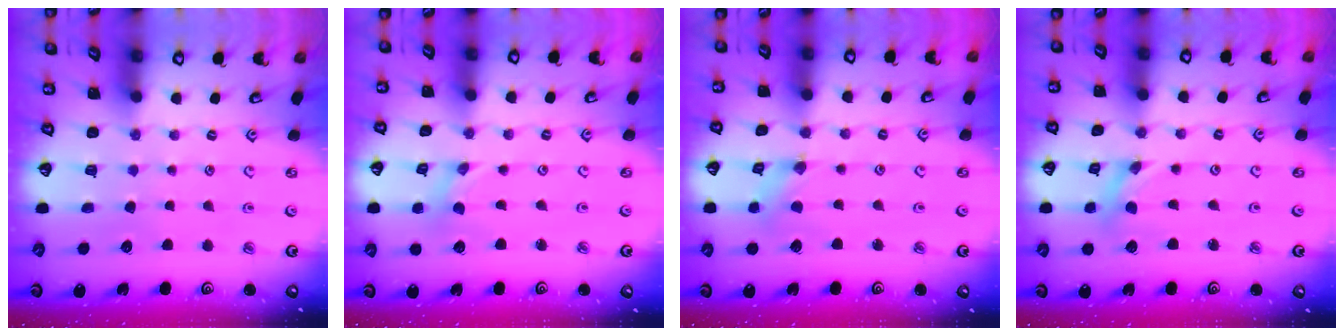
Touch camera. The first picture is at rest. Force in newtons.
{"total": 0.0}
{"total": 1.5, "press": 1.4, "slide": 0.3}
{"total": 1.4, "press": 1.4, "slide": 0.2}